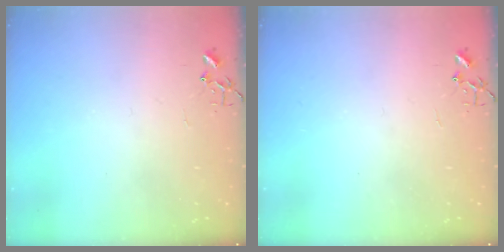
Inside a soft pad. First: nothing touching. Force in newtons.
{"total": 0.0}